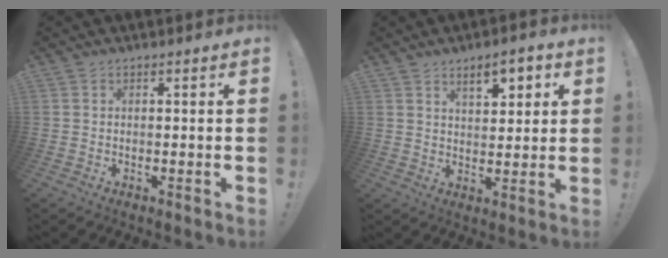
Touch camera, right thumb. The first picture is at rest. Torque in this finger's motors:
{"motor_torque": [-0.05, 0.26, 0.16, 0.12, 0.18]}